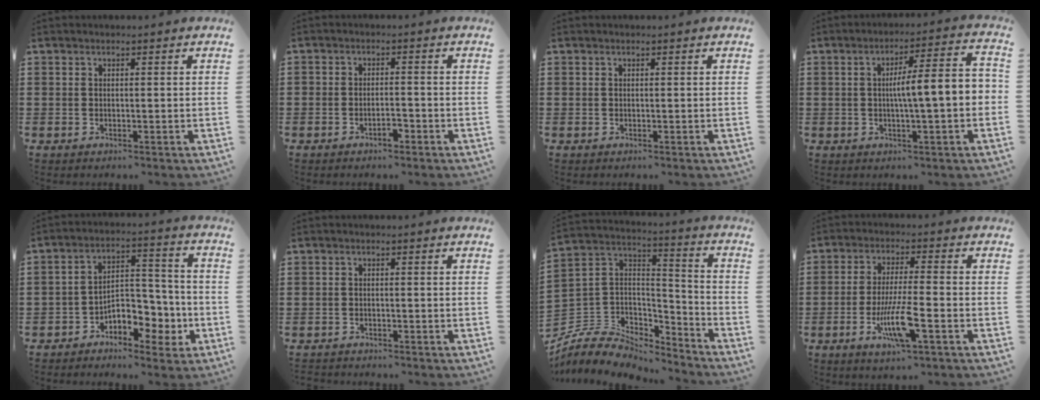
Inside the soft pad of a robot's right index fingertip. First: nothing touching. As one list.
[{"total": 2.3, "force": [-1.8, 0.8, 1.2], "torque": [-0.025, 0.002, -0.035]}, {"total": 0.0}, {"total": 7.3, "force": [-0.5, 0.9, 7.3], "torque": [-0.124, -0.001, -0.017]}, {"total": 6.4, "force": [-3.3, 4.2, 3.5], "torque": [-0.057, 0.013, -0.061]}, {"total": 1.0, "force": [-1.0, 0.2, -0.2], "torque": [0.000, 0.004, -0.022]}, {"total": 6.5, "force": [-5.0, 4.0, 1.3], "torque": [-0.053, -0.004, -0.101]}, {"total": 8.2, "force": [-3.3, 1.2, 7.4], "torque": [-0.146, -0.014, -0.061]}]